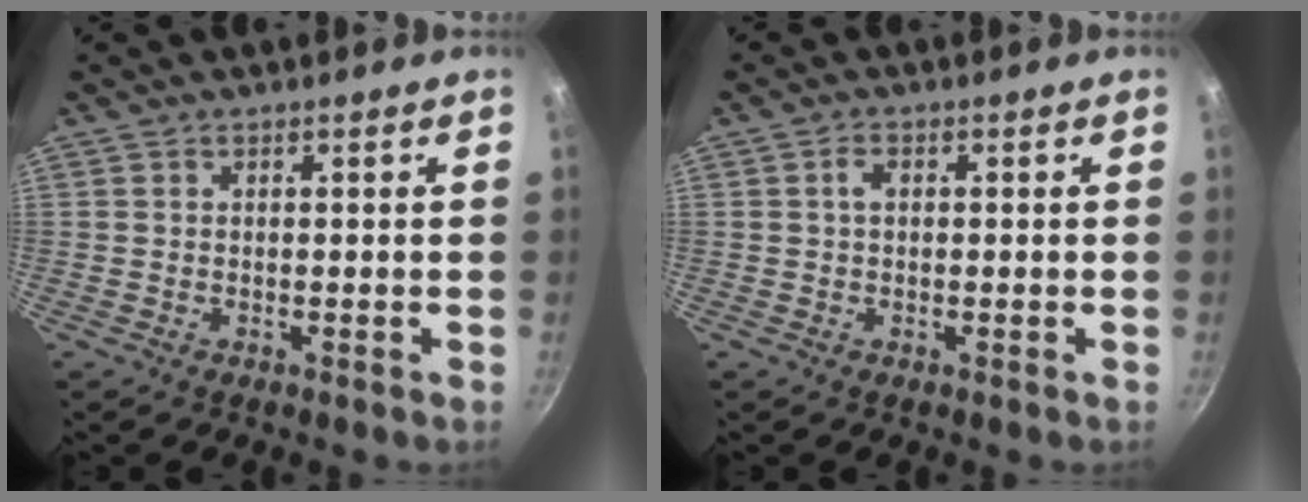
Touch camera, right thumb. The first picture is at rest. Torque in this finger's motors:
{"motor_torque": [0.12, 0.28, 0.12, -0.23, 0.06]}